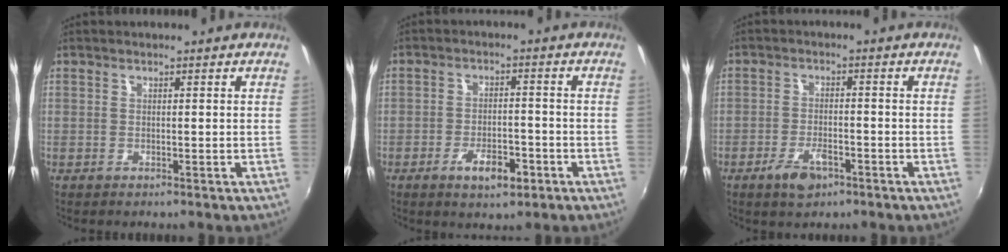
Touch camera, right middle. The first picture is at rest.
{"total": 6.8, "force": [-3.8, 2.5, 5.1], "torque": [-0.101, -0.004, -0.059]}
{"total": 5.0, "force": [-3.1, 2.2, 3.3], "torque": [-0.078, -0.006, -0.053]}